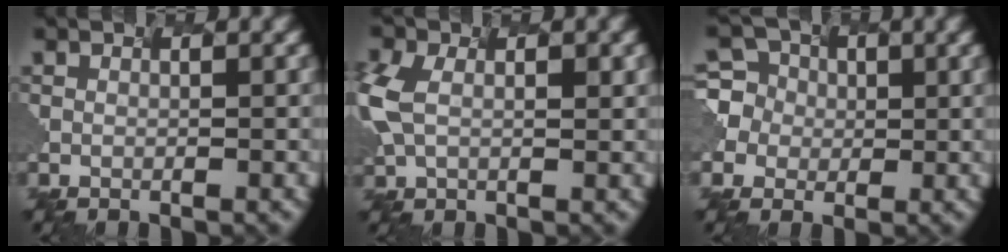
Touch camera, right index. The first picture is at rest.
{"total": 4.8, "force": [0.1, 3.0, 3.8], "torque": [-0.106, 0.005, 0.014]}
{"total": 6.0, "force": [0.6, 5.8, 1.4], "torque": [-0.040, 0.042, 0.005]}